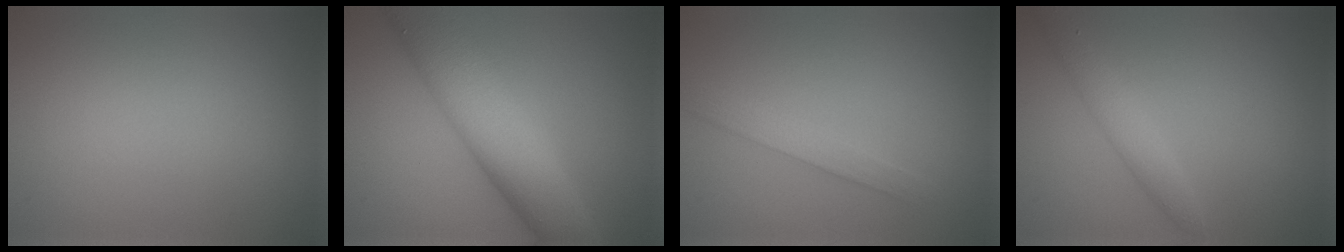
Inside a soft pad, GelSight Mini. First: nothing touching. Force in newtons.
{"total": 9.4, "press": 9.4, "slide": 0.1}
{"total": 1.7, "press": 1.7, "slide": 0.1}
{"total": 2.2, "press": 2.2, "slide": 0.1}